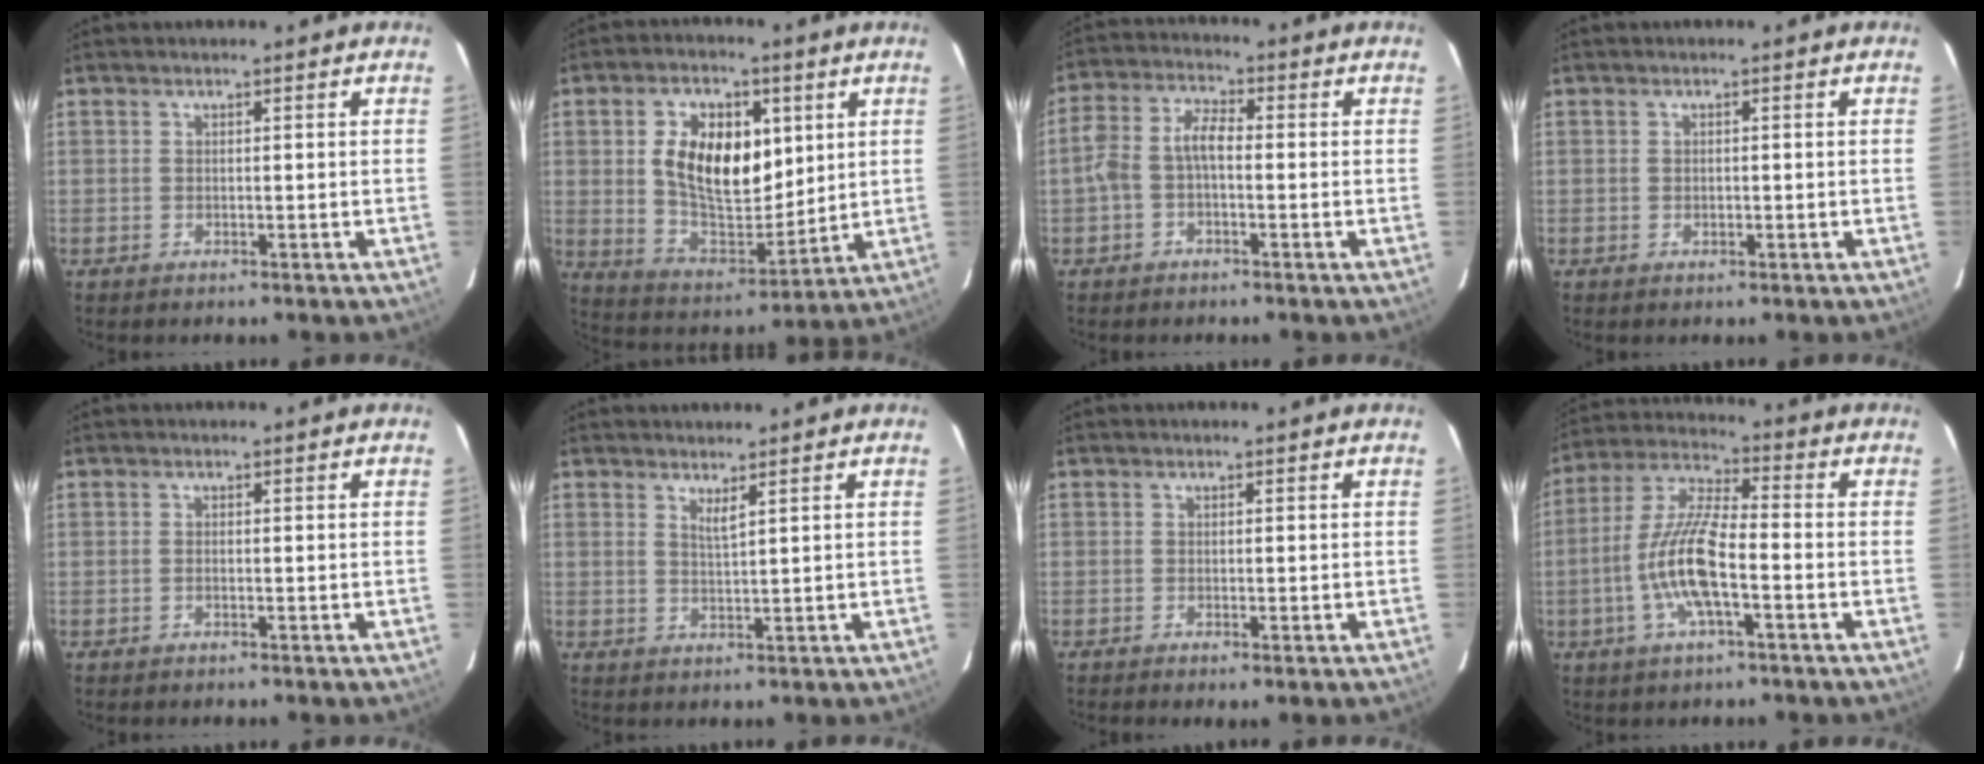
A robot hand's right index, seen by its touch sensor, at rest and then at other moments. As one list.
[{"total": 15.5, "force": [3.8, 9.0, 12.0], "torque": [-0.225, 0.008, 0.080]}, {"total": 5.4, "force": [-1.4, 2.8, 4.4], "torque": [-0.098, 0.022, -0.029]}, {"total": 0.8, "force": [-0.1, 0.8, 0.2], "torque": [-0.002, 0.000, 0.000]}, {"total": 0.0}, {"total": 1.9, "force": [1.4, 0.0, 1.3], "torque": [-0.021, -0.003, 0.023]}, {"total": 0.7, "force": [-0.3, 0.1, 0.7], "torque": [-0.014, -0.002, -0.007]}, {"total": 12.2, "force": [-3.7, 3.0, 11.3], "torque": [-0.235, 0.001, -0.073]}]